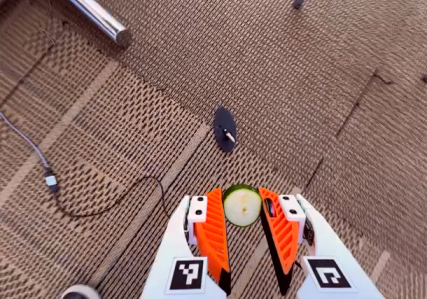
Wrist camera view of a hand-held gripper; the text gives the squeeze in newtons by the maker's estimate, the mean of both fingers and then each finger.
{"total": 6.5, "left": 5.9, "right": 7.1}